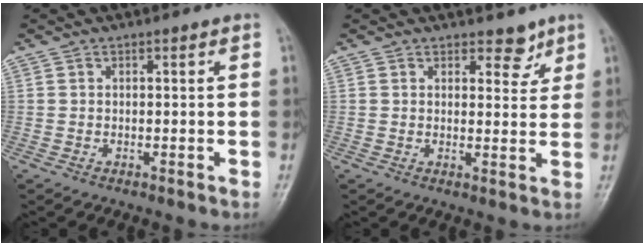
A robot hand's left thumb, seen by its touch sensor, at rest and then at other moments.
{"total": 3.9, "force": [2.9, 2.2, 1.4], "torque": [0.009, -0.018, 0.039]}